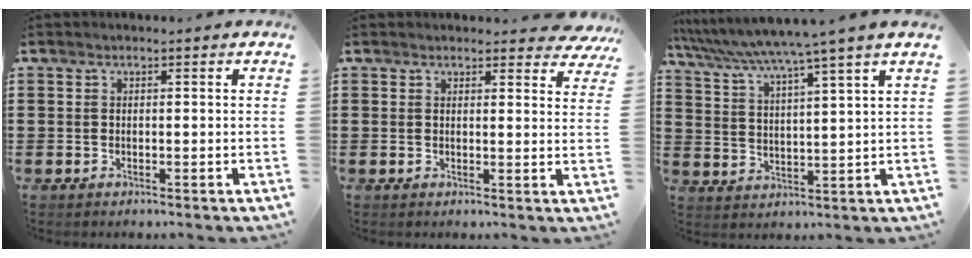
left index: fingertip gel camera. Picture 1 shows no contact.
{"total": 2.6, "force": [2.4, 0.5, 0.6], "torque": [-0.004, -0.011, 0.042]}
{"total": 5.2, "force": [4.6, -1.2, 2.1], "torque": [-0.061, -0.036, 0.072]}